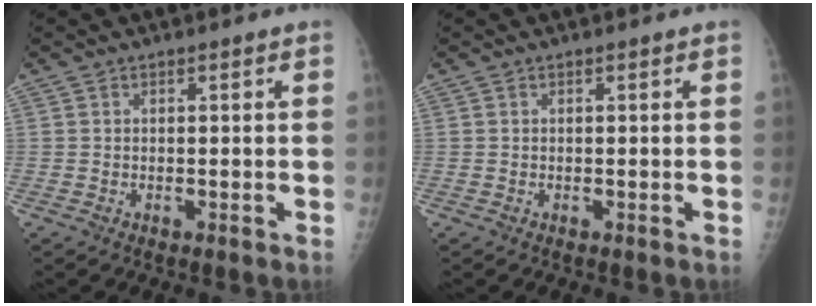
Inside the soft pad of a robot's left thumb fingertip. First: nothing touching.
{"total": 0.0}